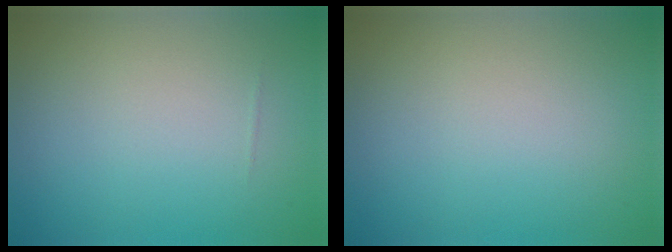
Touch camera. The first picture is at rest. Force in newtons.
{"total": 0.0}